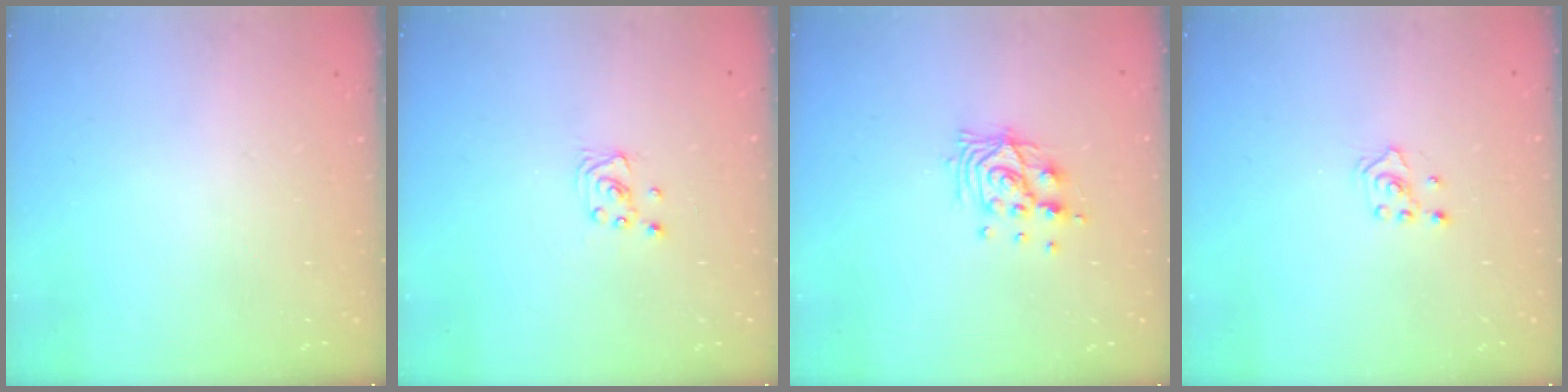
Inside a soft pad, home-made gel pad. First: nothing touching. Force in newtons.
{"total": 2.3, "press": 2.3, "slide": 0.2}
{"total": 10.3, "press": 10.3, "slide": 0.9}
{"total": 2.4, "press": 2.2, "slide": 0.8}